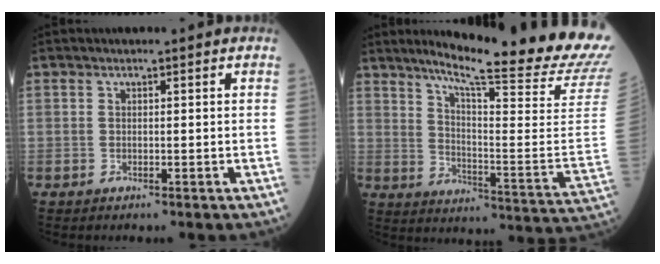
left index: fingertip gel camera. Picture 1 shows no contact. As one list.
[{"total": 25.6, "force": [21.7, -1.2, 13.6], "torque": [-0.209, -0.106, 0.279]}]